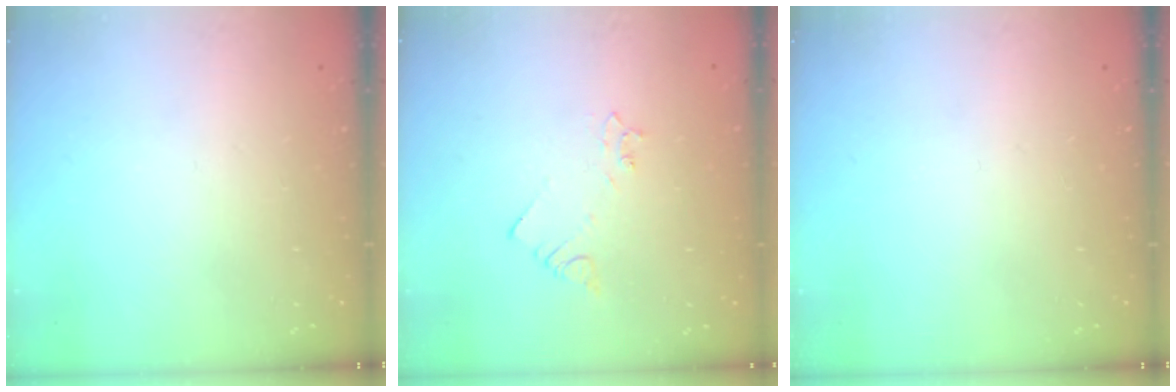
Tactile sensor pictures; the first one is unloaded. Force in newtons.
{"total": 2.5, "press": 2.5, "slide": 0.3}
{"total": 0.0}